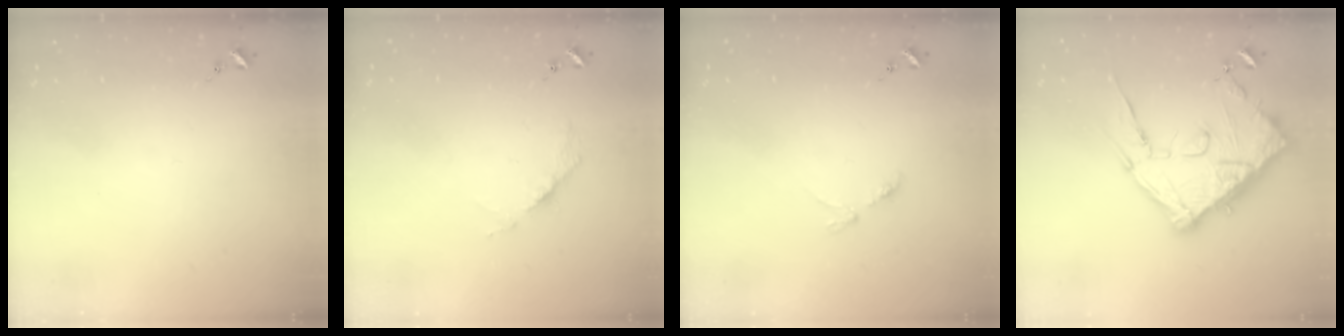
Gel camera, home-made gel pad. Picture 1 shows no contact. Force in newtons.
{"total": 3.6, "press": 3.6, "slide": 0.4}
{"total": 2.8, "press": 2.8, "slide": 0.5}
{"total": 17.2, "press": 17.2, "slide": 1.3}